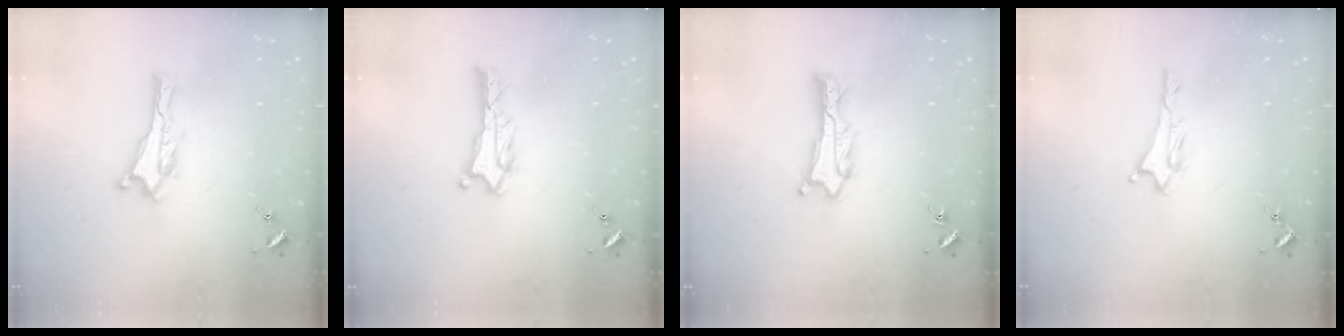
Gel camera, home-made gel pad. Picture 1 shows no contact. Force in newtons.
{"total": 0.7, "press": 0.7, "slide": 0.1}
{"total": 1.2, "press": 1.2, "slide": 0.1}
{"total": 0.8, "press": 0.8, "slide": 0.1}